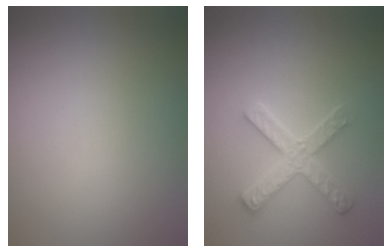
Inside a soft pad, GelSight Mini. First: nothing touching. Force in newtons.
{"total": 2.9, "press": 2.9, "slide": 0.1}